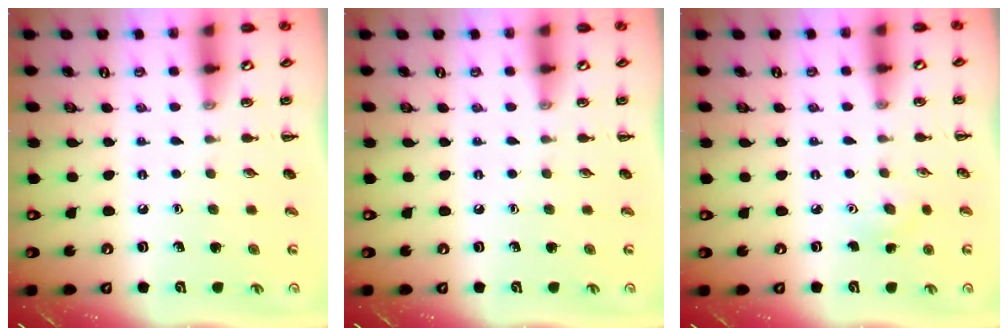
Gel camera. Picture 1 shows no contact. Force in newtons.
{"total": 0.0}
{"total": 3.0, "press": 2.8, "slide": 0.8}